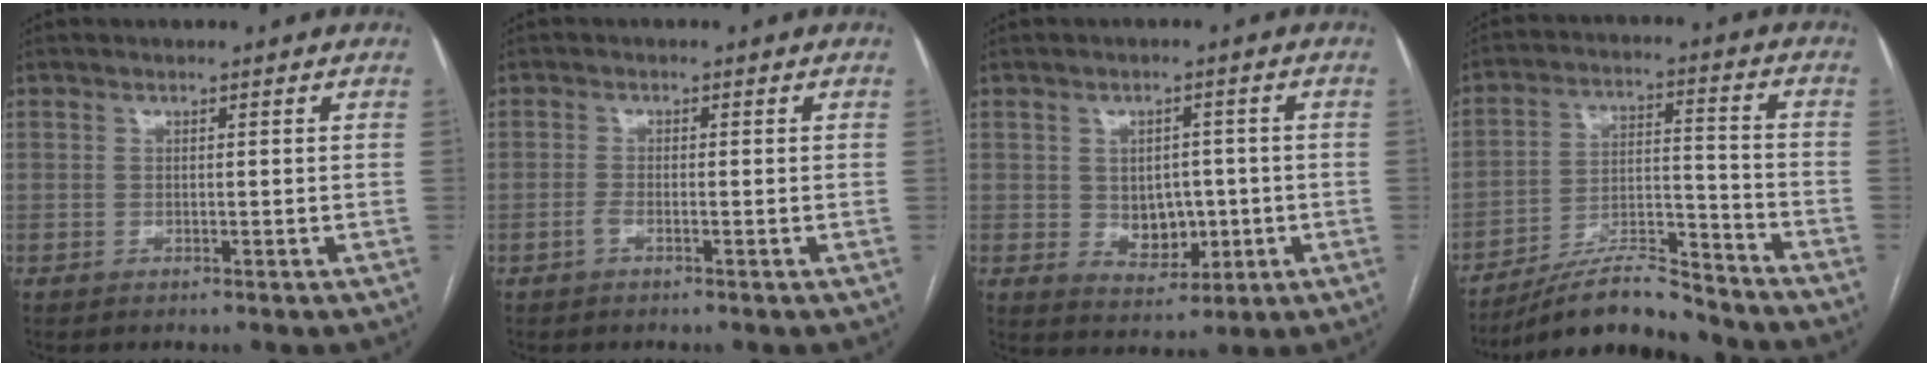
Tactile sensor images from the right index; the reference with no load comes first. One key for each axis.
{"total": 1.1, "fx": -0.6, "fy": 0.1, "fz": 0.9, "tx": -0.018, "ty": 0.000, "tz": -0.014}
{"total": 6.2, "fx": -0.4, "fy": 4.6, "fz": 4.2, "tx": -0.057, "ty": 0.004, "tz": 0.008}
{"total": 12.1, "fx": -11.2, "fy": 1.4, "fz": 4.2, "tx": -0.065, "ty": 0.018, "tz": -0.197}